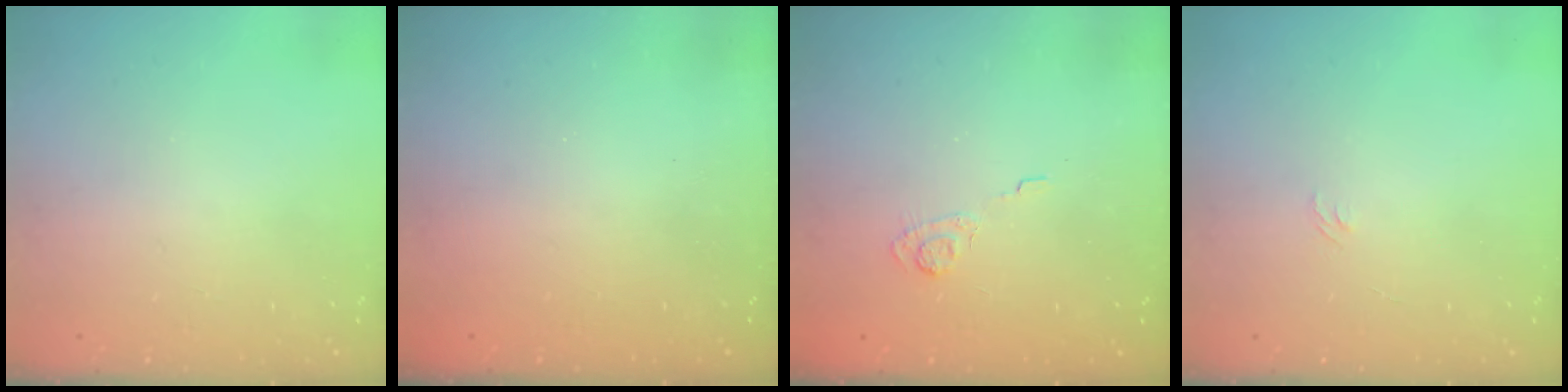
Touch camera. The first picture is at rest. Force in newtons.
{"total": 2.4, "press": 2.3, "slide": 0.7}
{"total": 3.5, "press": 3.1, "slide": 1.6}
{"total": 4.0, "press": 4.0, "slide": 0.4}